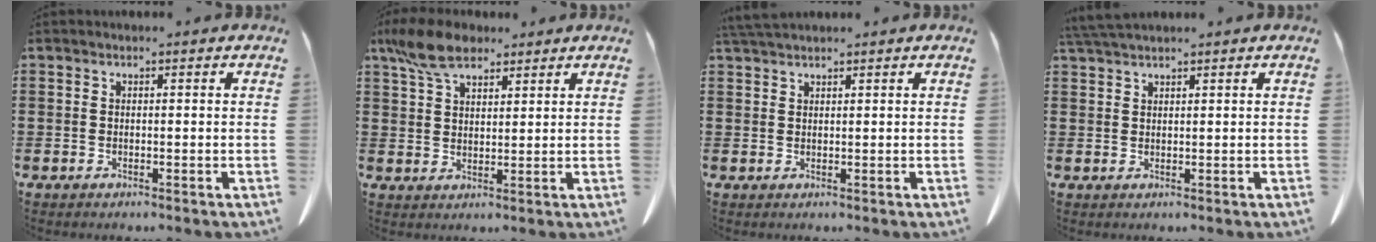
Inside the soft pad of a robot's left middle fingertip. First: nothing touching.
{"total": 7.4, "force": [5.2, 3.3, 4.0], "torque": [-0.095, 0.000, 0.100]}
{"total": 2.1, "force": [1.9, 0.2, 0.9], "torque": [-0.023, 0.000, 0.038]}
{"total": 2.6, "force": [2.3, 0.1, 1.1], "torque": [-0.028, -0.001, 0.046]}